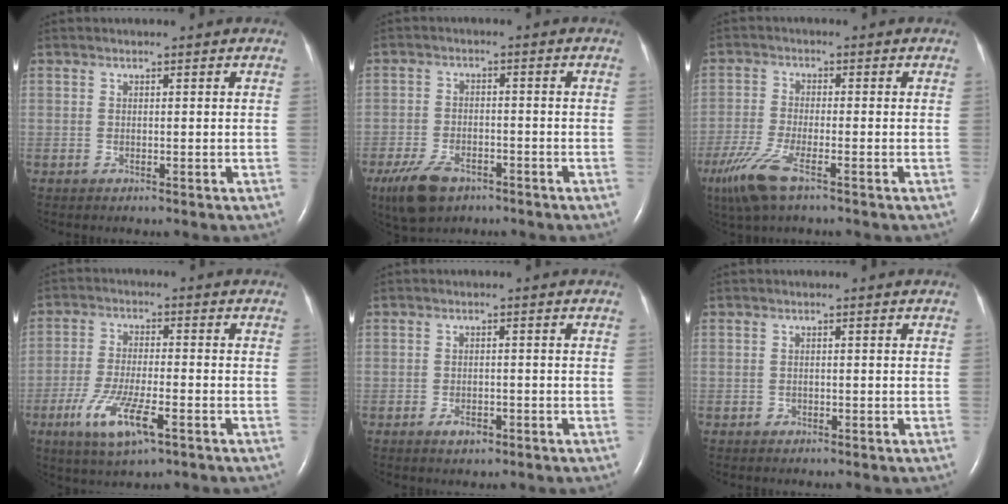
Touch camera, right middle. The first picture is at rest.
{"total": 7.4, "force": [-4.9, 3.7, 4.1], "torque": [-0.090, -0.008, -0.081]}
{"total": 7.4, "force": [-4.5, 1.4, 5.7], "torque": [-0.135, -0.020, -0.087]}
{"total": 9.1, "force": [-4.4, 1.8, 7.8], "torque": [-0.155, -0.019, -0.075]}
{"total": 2.0, "force": [-1.2, 1.0, 1.2], "torque": [-0.018, 0.002, -0.017]}
{"total": 0.5, "force": [-0.3, 0.4, 0.0], "torque": [-0.006, 0.002, -0.005]}